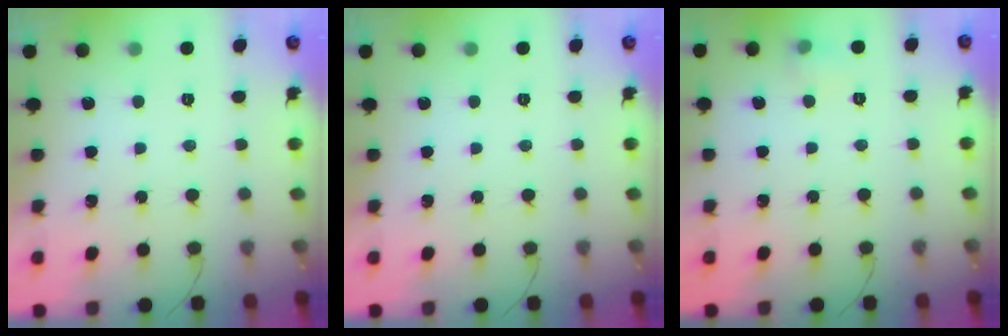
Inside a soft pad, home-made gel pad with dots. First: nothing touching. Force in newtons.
{"total": 0.0}
{"total": 4.9, "press": 4.7, "slide": 1.4}